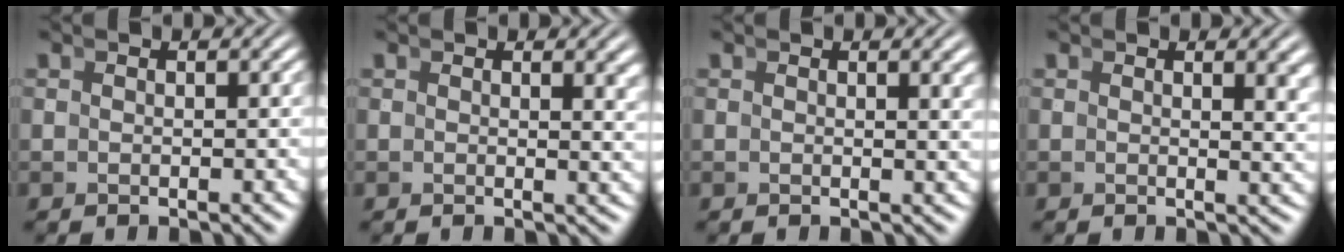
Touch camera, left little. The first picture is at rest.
{"total": 1.2, "force": [0.9, -0.3, 0.8], "torque": [-0.010, -0.004, 0.011]}
{"total": 1.0, "force": [0.6, -0.4, 0.7], "torque": [-0.009, 0.000, 0.008]}
{"total": 1.6, "force": [0.9, -0.3, 1.3], "torque": [-0.012, -0.005, 0.012]}